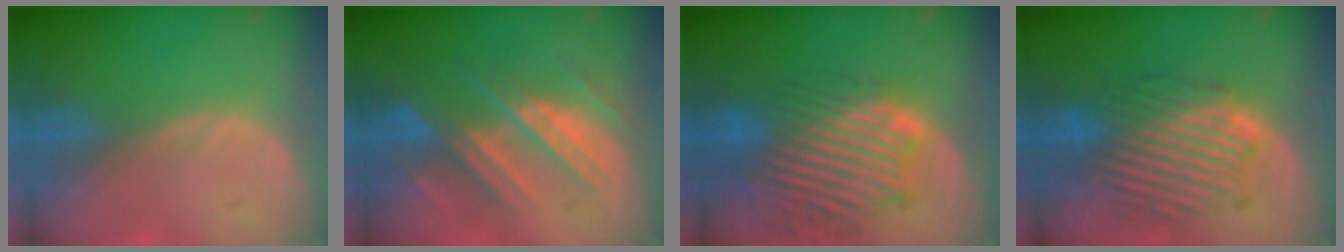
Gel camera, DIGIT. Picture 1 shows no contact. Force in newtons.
{"total": 8.6, "press": 8.3, "slide": 2.4}
{"total": 12.9, "press": 11.5, "slide": 5.8}
{"total": 9.4, "press": 9.4, "slide": 0.2}